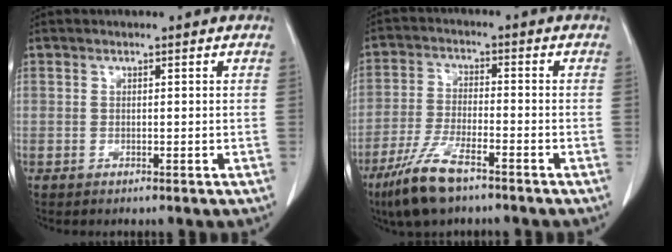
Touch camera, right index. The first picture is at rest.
{"total": 9.1, "force": [-6.3, 1.9, 6.2], "torque": [-0.131, -0.016, -0.116]}